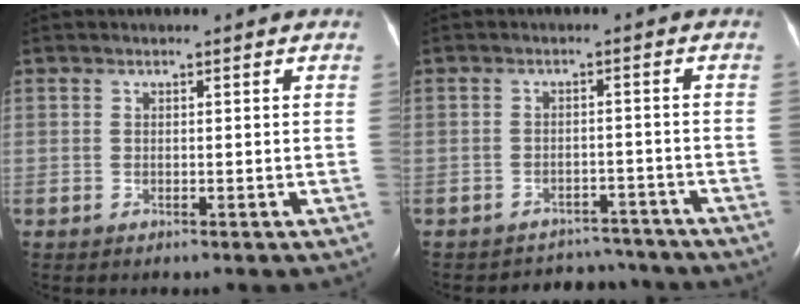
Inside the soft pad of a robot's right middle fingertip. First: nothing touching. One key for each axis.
{"total": 6.7, "fx": -6.3, "fy": 2.2, "fz": -0.8, "tx": 0.011, "ty": 0.022, "tz": -0.077}